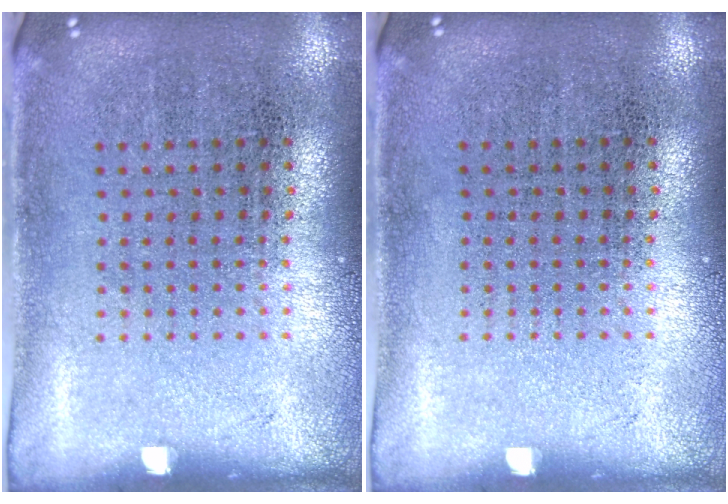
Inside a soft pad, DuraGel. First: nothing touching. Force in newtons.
{"total": 0.0}